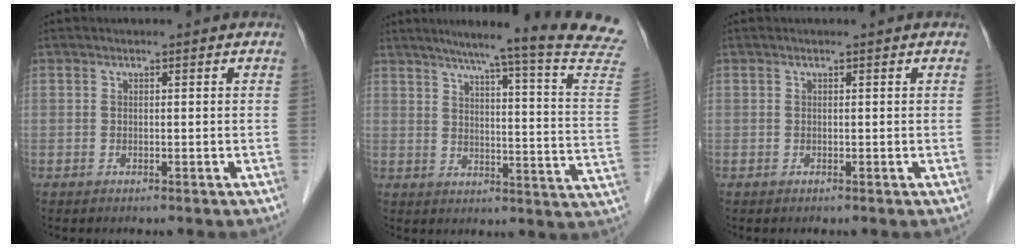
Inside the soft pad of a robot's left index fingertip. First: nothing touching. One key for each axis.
{"total": 21.8, "fx": 18.6, "fy": -2.2, "fz": 11.2, "tx": -0.163, "ty": -0.070, "tz": 0.222}
{"total": 0.0}